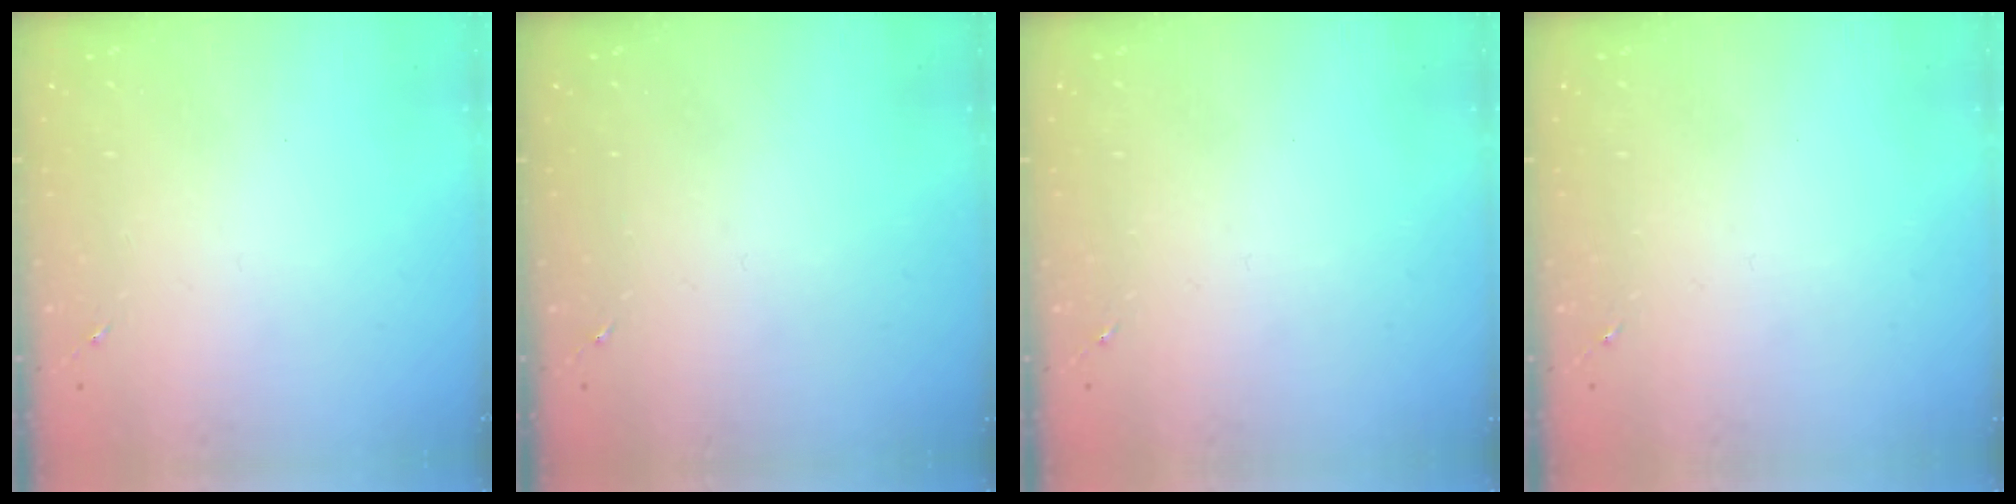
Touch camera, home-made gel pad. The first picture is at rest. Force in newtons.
{"total": 0.0}
{"total": 0.0}
{"total": 0.0}